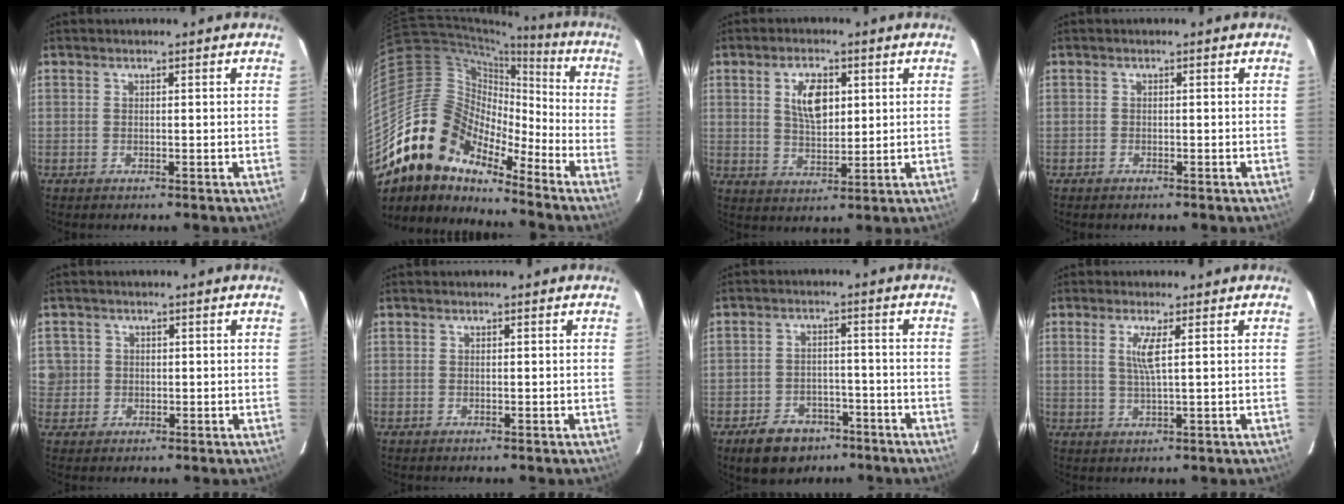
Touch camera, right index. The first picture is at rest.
{"total": 16.3, "force": [-12.9, 7.9, 5.9], "torque": [-0.106, 0.021, -0.254]}
{"total": 7.2, "force": [2.2, 3.7, 5.8], "torque": [-0.104, 0.006, 0.045]}
{"total": 0.6, "force": [-0.5, 0.3, 0.0], "torque": [-0.003, 0.002, -0.009]}
{"total": 4.0, "force": [0.2, 4.0, 0.3], "torque": [0.006, 0.021, 0.011]}
{"total": 0.0}
{"total": 9.5, "force": [-6.3, 6.1, 3.6], "torque": [-0.090, 0.017, -0.081]}
{"total": 3.6, "force": [1.0, -0.2, 3.4], "torque": [-0.068, -0.005, 0.020]}